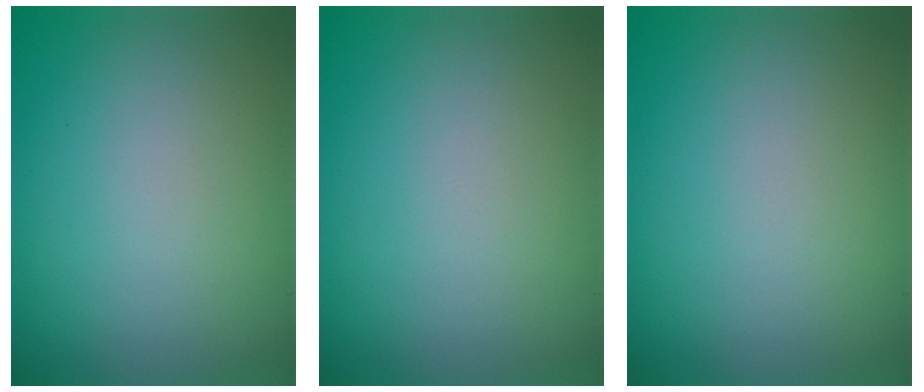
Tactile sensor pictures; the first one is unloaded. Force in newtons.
{"total": 0.0}
{"total": 0.0}